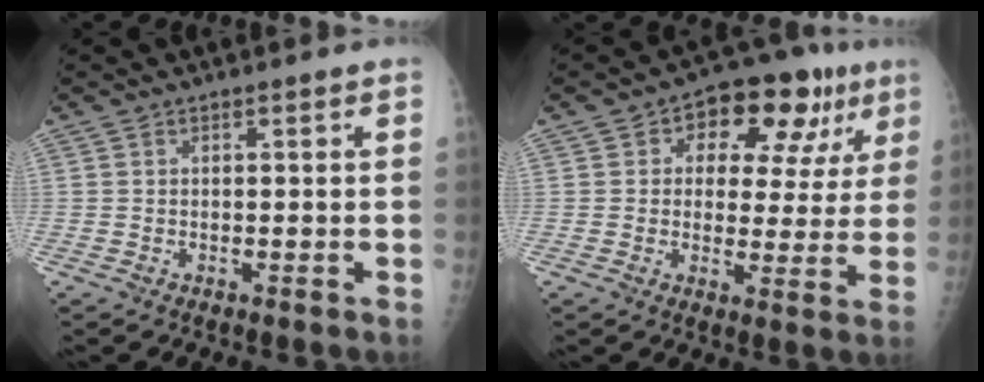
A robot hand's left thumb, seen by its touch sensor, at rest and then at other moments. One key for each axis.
{"total": 14.4, "fx": 6.0, "fy": 8.7, "fz": 9.8, "tx": -0.072, "ty": 0.006, "tz": 0.078}